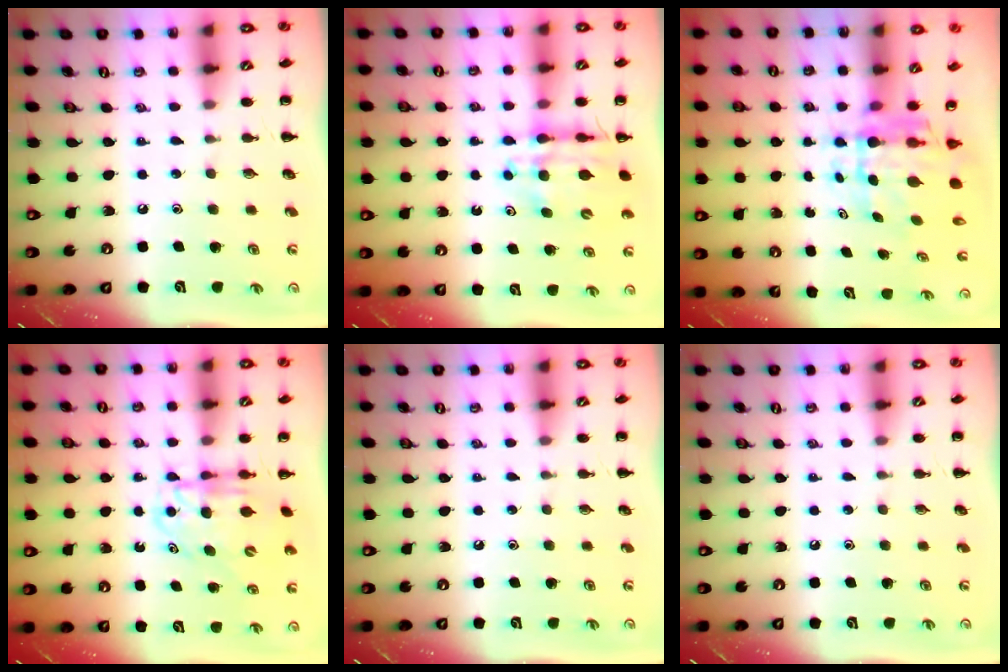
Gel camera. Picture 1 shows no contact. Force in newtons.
{"total": 11.0, "press": 10.5, "slide": 3.2}
{"total": 7.2, "press": 6.7, "slide": 2.7}
{"total": 6.8, "press": 6.7, "slide": 0.9}
{"total": 0.0}
{"total": 0.0}